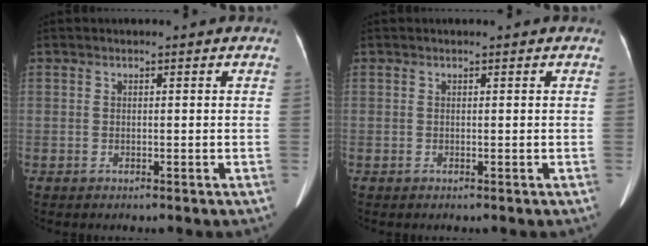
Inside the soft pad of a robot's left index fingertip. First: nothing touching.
{"total": 0.0}